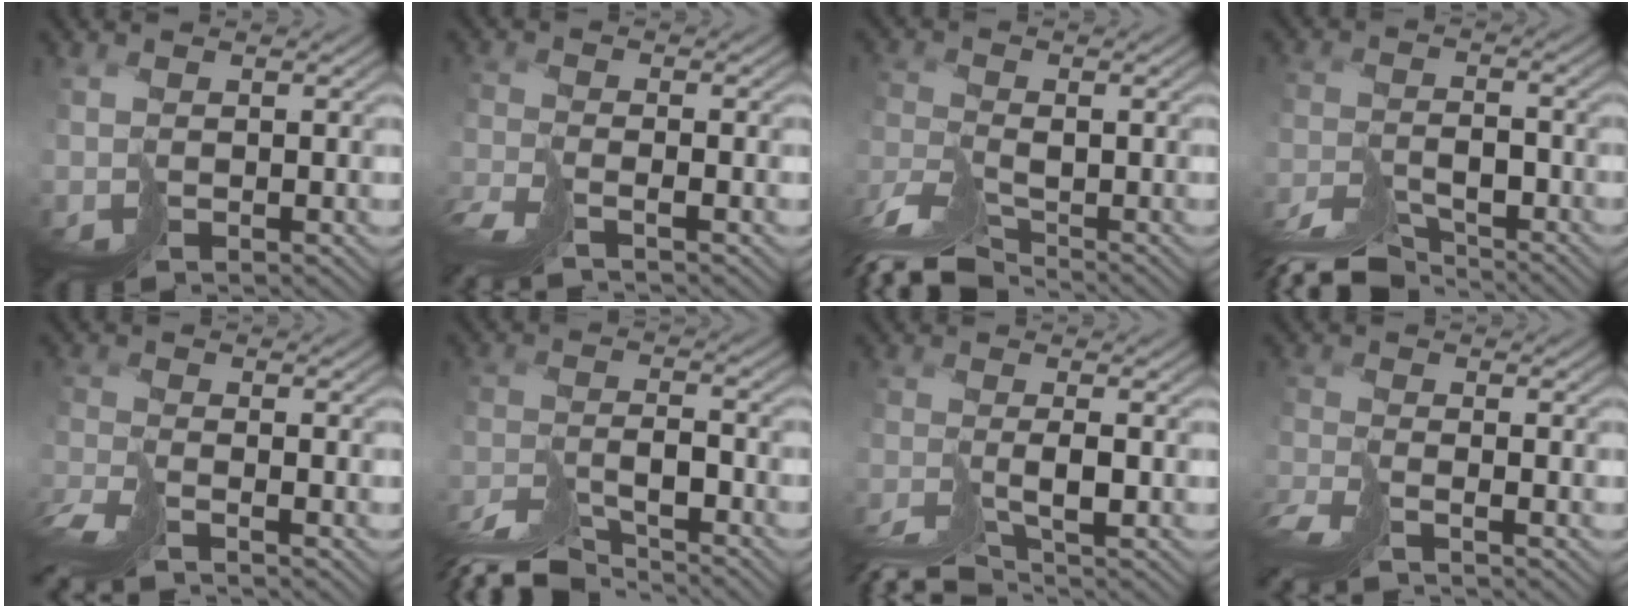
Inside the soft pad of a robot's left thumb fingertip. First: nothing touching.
{"total": 3.5, "force": [-3.2, -0.6, 1.2], "torque": [-0.028, -0.005, -0.069]}
{"total": 7.1, "force": [-6.4, 1.1, 2.8], "torque": [-0.050, -0.006, -0.131]}
{"total": 7.4, "force": [-7.0, 1.2, 2.2], "torque": [-0.034, -0.002, -0.131]}
{"total": 4.7, "force": [-4.5, -0.3, 1.5], "torque": [-0.037, -0.007, -0.093]}
{"total": 8.4, "force": [-7.8, 1.0, 3.1], "torque": [-0.053, 0.000, -0.146]}
{"total": 5.3, "force": [-4.6, -0.2, 2.6], "torque": [-0.033, 0.000, -0.085]}
{"total": 4.1, "force": [-3.9, -0.4, 1.4], "torque": [-0.034, -0.008, -0.081]}